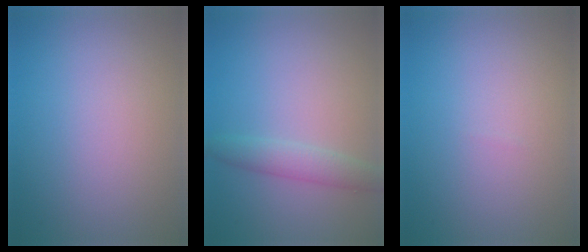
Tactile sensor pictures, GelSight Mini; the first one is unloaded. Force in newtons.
{"total": 2.3, "press": 2.3, "slide": 0.0}
{"total": 0.0}